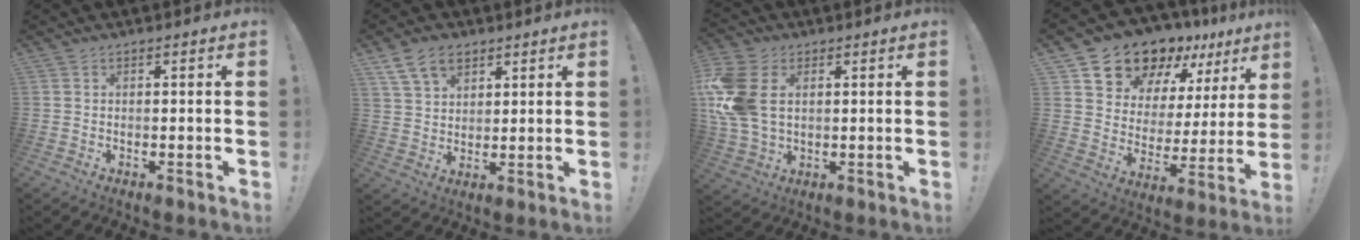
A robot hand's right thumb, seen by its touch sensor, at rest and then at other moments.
{"total": 9.9, "force": [6.0, 6.6, 4.4], "torque": [-0.065, -0.025, 0.115]}
{"total": 15.5, "force": [3.1, 10.6, 10.9], "torque": [-0.231, -0.008, 0.058]}
{"total": 15.0, "force": [13.2, 6.6, 3.0], "torque": [-0.065, -0.112, 0.244]}